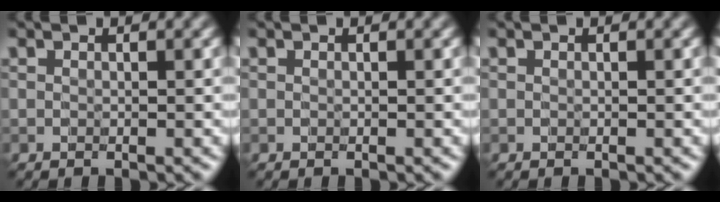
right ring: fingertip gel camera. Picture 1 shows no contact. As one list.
[{"total": 0.0}, {"total": 0.0}]